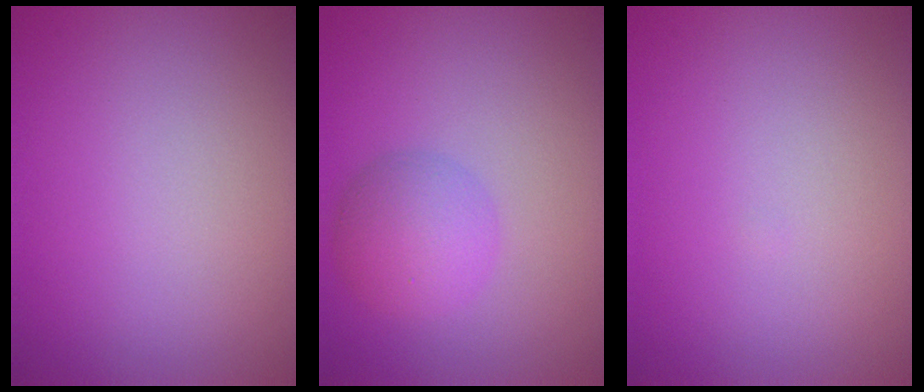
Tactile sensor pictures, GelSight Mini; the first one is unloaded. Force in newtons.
{"total": 3.7, "press": 3.7, "slide": 0.0}
{"total": 0.0}